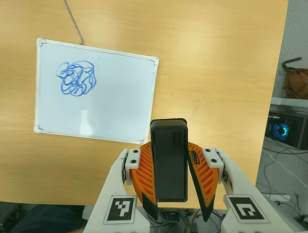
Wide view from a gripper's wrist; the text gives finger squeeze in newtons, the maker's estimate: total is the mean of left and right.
{"total": 7.4, "left": 6.7, "right": 8.1}